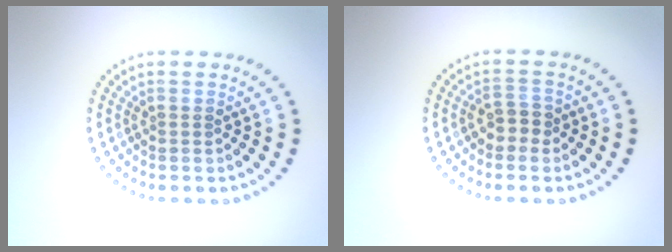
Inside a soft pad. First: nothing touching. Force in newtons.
{"total": 1.8, "press": 1.7, "slide": 0.8}